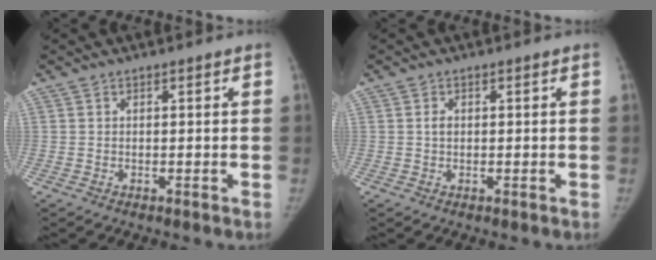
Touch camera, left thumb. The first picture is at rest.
{"total": 1.1, "force": [0.1, 0.8, 0.7], "torque": [-0.008, 0.003, 0.000]}